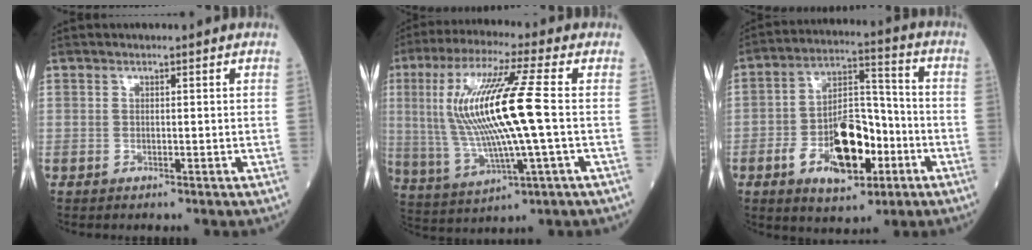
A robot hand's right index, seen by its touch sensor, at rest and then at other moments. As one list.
[{"total": 16.5, "force": [0.8, 0.8, 16.5], "torque": [-0.350, 0.009, 0.015]}, {"total": 13.8, "force": [-5.1, 5.9, 11.4], "torque": [-0.203, 0.009, -0.081]}]